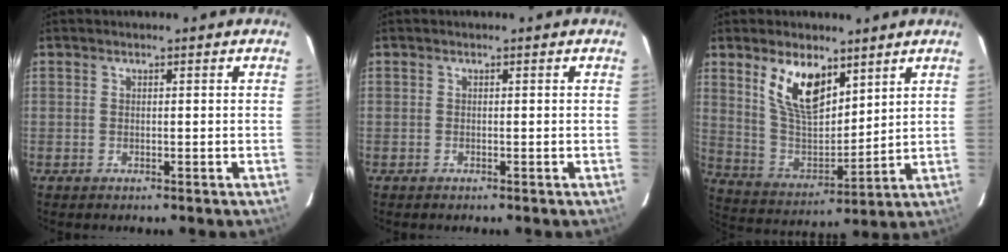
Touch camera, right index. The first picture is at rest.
{"total": 0.0}
{"total": 12.9, "force": [7.2, 6.1, 8.7], "torque": [-0.164, 0.001, 0.150]}